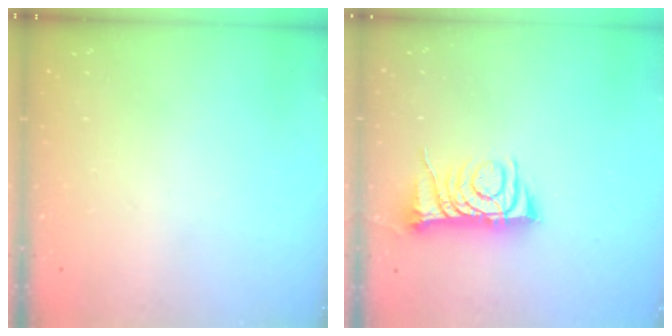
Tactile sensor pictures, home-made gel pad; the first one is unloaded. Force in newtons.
{"total": 8.3, "press": 8.3, "slide": 0.4}